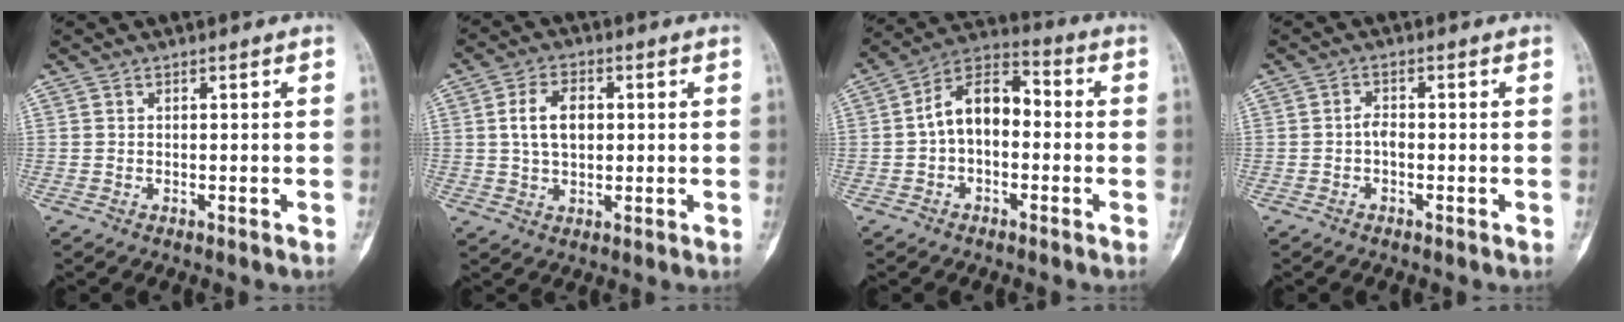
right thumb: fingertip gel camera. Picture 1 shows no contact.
{"total": 7.1, "force": [1.0, 4.5, 5.4], "torque": [-0.085, 0.006, 0.018]}
{"total": 11.1, "force": [-0.6, 7.0, 8.6], "torque": [-0.129, 0.042, -0.026]}
{"total": 1.9, "force": [-0.5, 1.1, 1.5], "torque": [-0.023, 0.006, -0.015]}